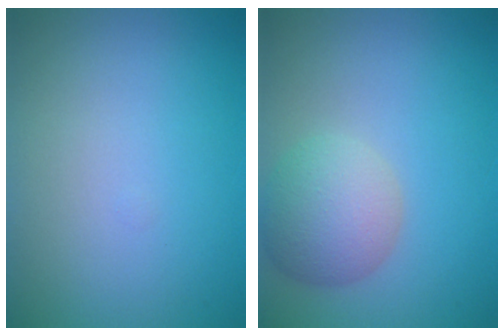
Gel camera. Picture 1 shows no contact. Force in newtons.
{"total": 4.8, "press": 4.8, "slide": 0.3}